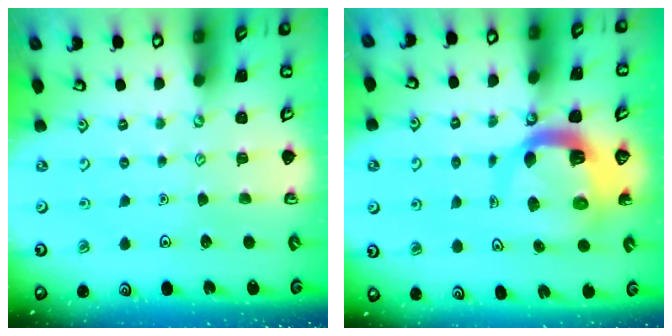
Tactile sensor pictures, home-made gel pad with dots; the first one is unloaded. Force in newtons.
{"total": 10.0, "press": 9.9, "slide": 1.3}